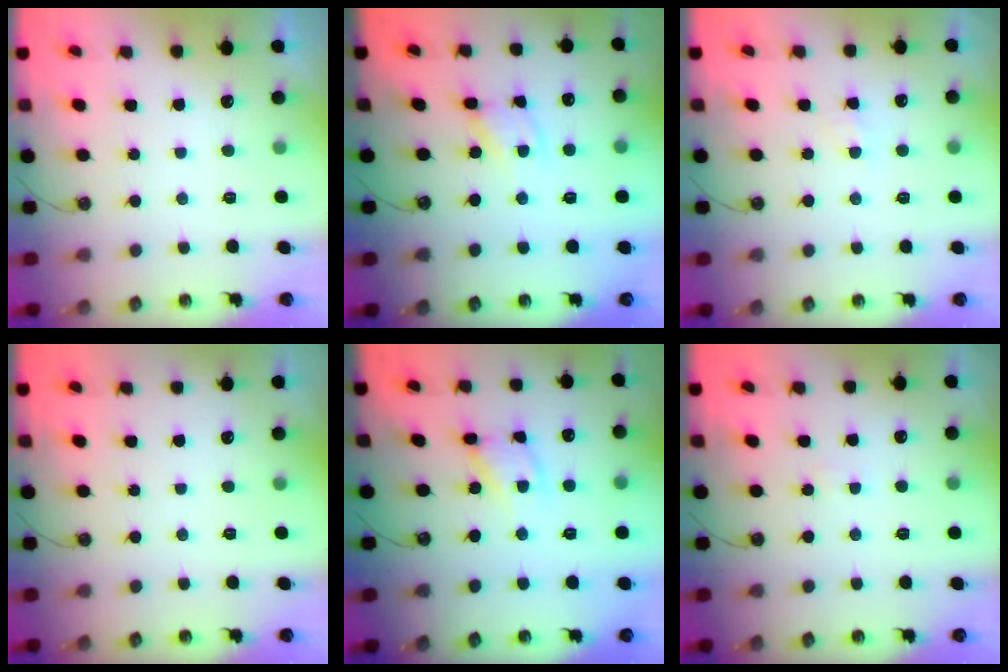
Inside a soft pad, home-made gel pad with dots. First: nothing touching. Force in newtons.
{"total": 4.5, "press": 4.5, "slide": 0.3}
{"total": 5.3, "press": 5.2, "slide": 0.7}
{"total": 0.0}
{"total": 9.9, "press": 9.9, "slide": 0.8}
{"total": 1.0, "press": 1.0, "slide": 0.1}